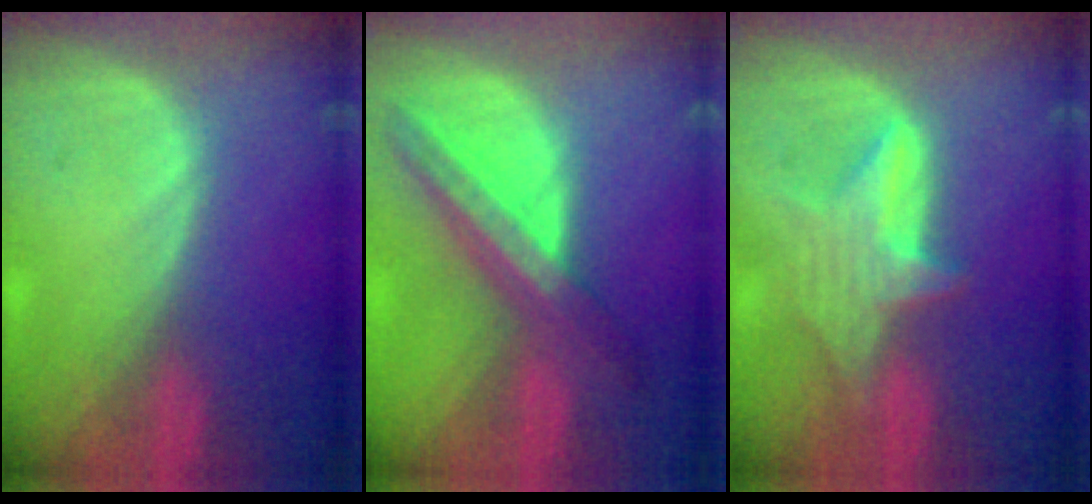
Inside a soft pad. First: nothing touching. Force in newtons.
{"total": 8.4, "press": 7.4, "slide": 4.0}
{"total": 5.9, "press": 5.9, "slide": 0.5}